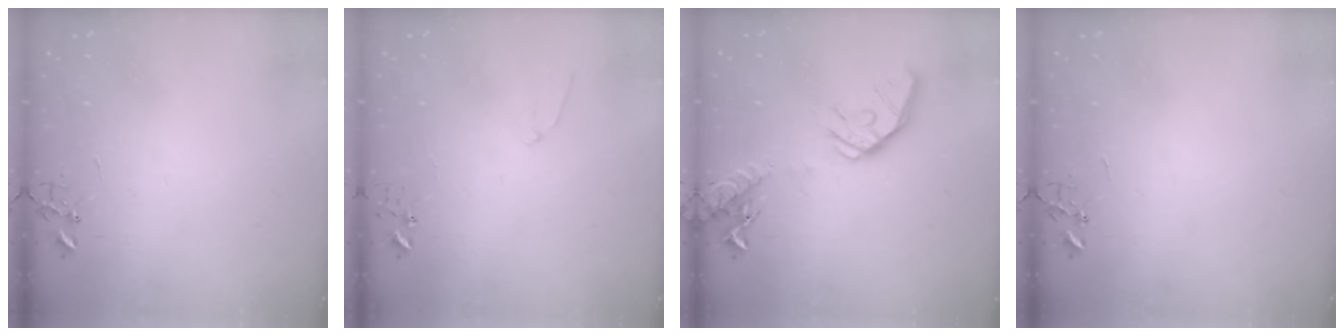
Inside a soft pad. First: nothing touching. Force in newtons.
{"total": 5.8, "press": 5.8, "slide": 0.7}
{"total": 17.5, "press": 17.2, "slide": 3.1}
{"total": 0.0}